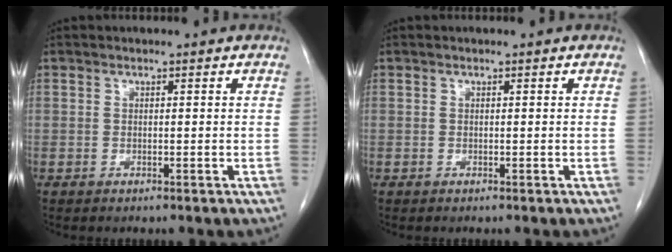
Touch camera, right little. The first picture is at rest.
{"total": 0.0}